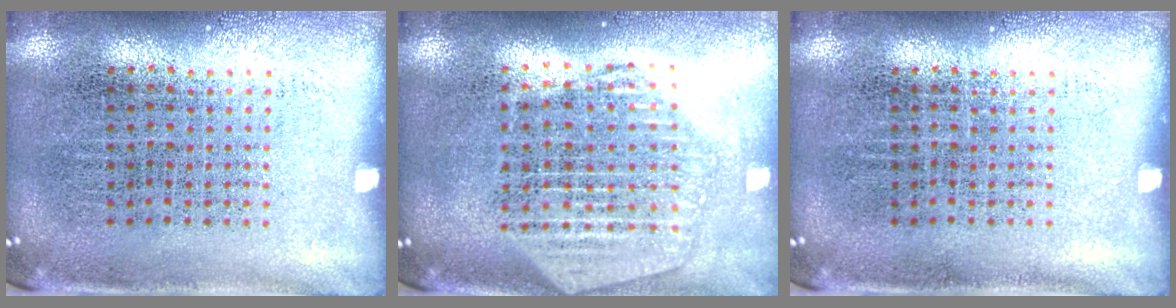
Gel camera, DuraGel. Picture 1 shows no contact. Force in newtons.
{"total": 2.3, "press": 2.0, "slide": 1.0}
{"total": 0.0}